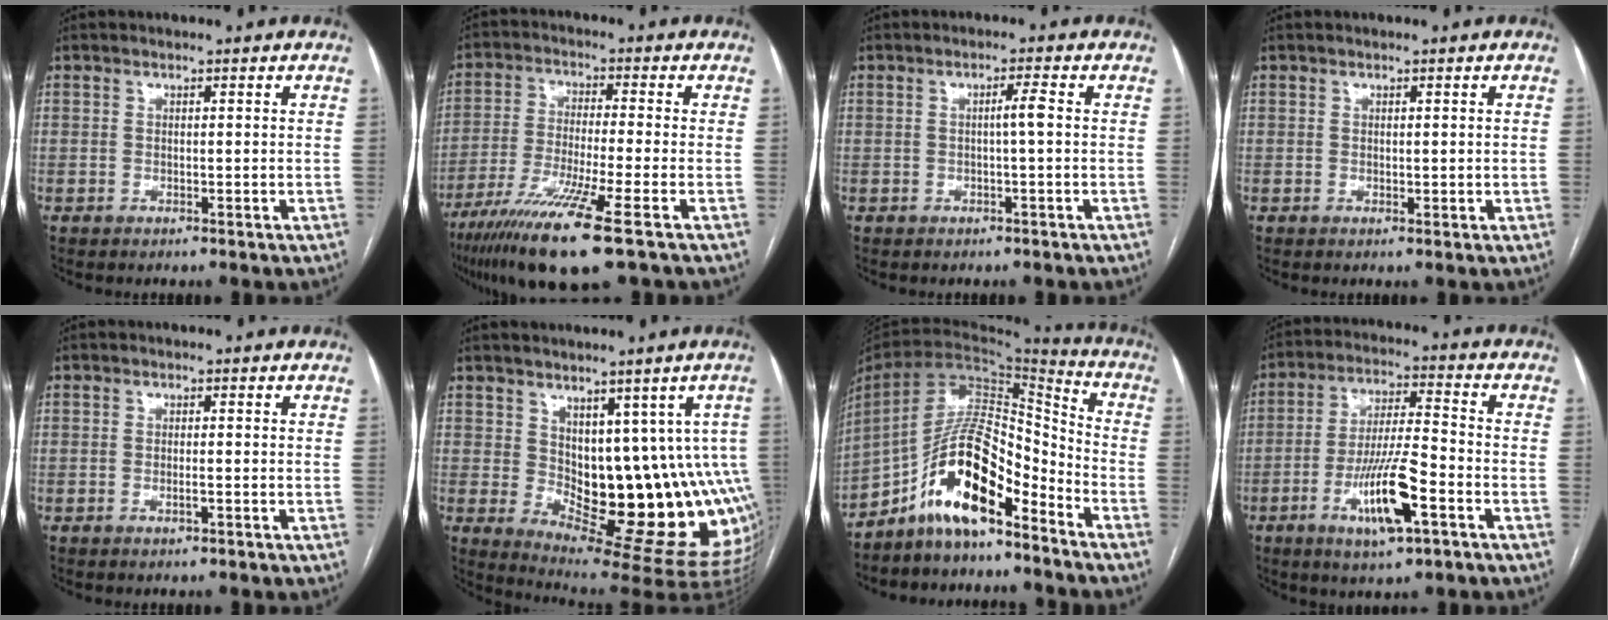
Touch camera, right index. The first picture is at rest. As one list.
[{"total": 13.3, "force": [-8.0, -0.6, 10.6], "torque": [-0.214, -0.037, -0.143]}, {"total": 2.1, "force": [0.0, -0.3, 2.1], "torque": [-0.035, 0.002, -0.001]}, {"total": 0.9, "force": [0.2, 0.6, 0.7], "torque": [-0.011, -0.004, 0.005]}, {"total": 1.0, "force": [-0.4, 0.1, 0.9], "torque": [-0.022, -0.002, -0.006]}, {"total": 15.4, "force": [0.4, 6.6, 14.0], "torque": [-0.137, 0.002, 0.022]}, {"total": 14.1, "force": [-9.2, 4.2, 9.8], "torque": [-0.182, 0.032, -0.164]}, {"total": 12.2, "force": [-5.1, 1.9, 10.9], "torque": [-0.206, -0.008, -0.087]}]